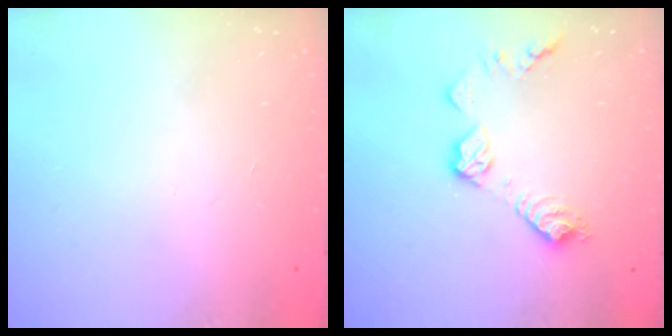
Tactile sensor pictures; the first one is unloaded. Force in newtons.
{"total": 10.6, "press": 10.6, "slide": 0.4}